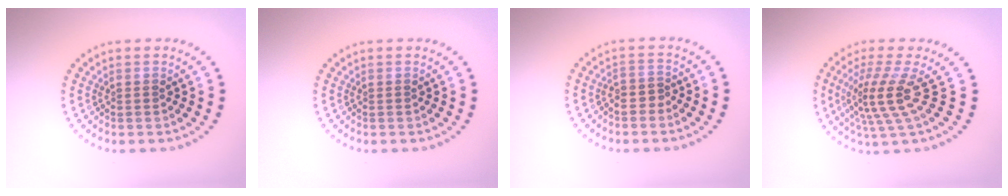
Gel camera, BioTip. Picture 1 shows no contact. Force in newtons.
{"total": 0.0}
{"total": 1.3, "press": 1.1, "slide": 0.7}
{"total": 4.3, "press": 3.0, "slide": 3.1}